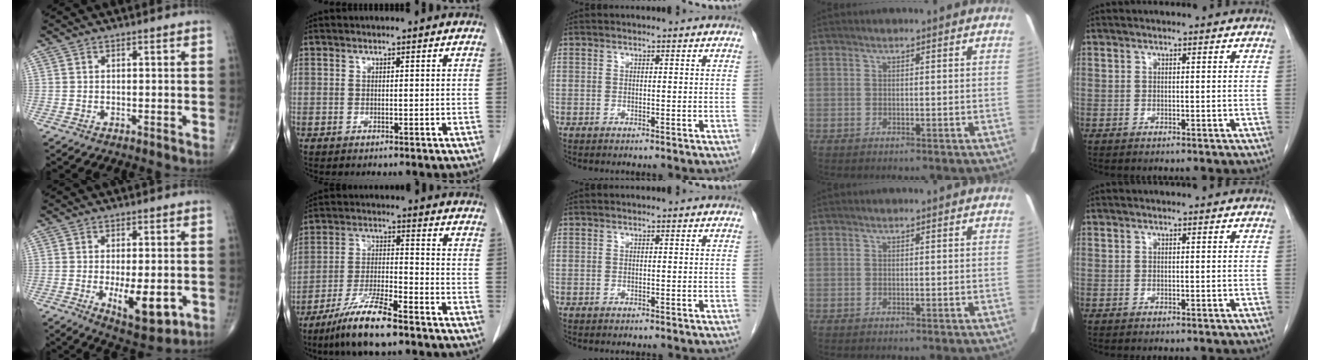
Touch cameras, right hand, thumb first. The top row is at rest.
{"thumb": {"total": 10.5, "force": [-2.6, 4.3, 9.3], "torque": [-0.128, -0.016, -0.029]}, "index": {"total": 10.2, "force": [-7.3, 1.1, 7.0], "torque": [-0.137, -0.022, -0.135]}}